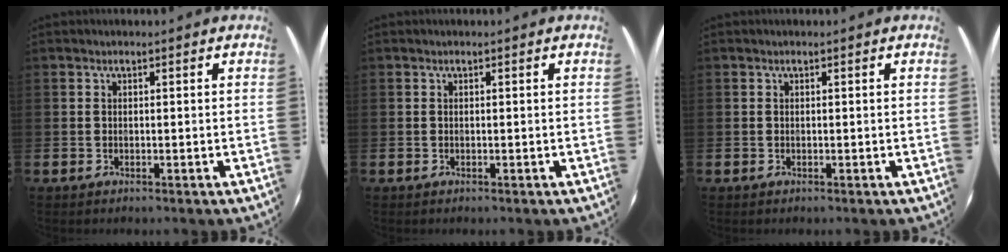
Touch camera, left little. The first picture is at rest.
{"total": 0.0}
{"total": 0.0}